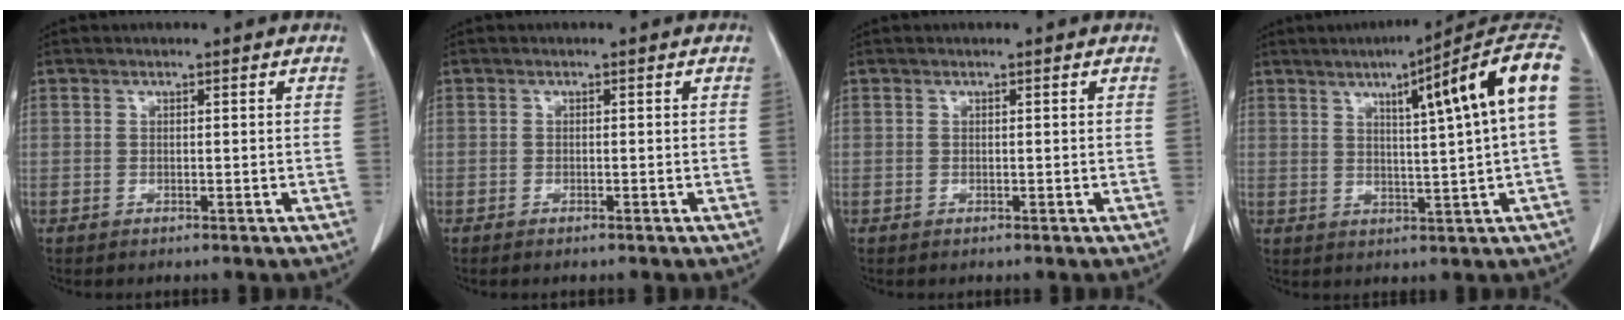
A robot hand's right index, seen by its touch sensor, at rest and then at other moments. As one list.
[{"total": 0.8, "force": [-0.7, 0.1, 0.5], "torque": [-0.013, -0.002, -0.009]}, {"total": 0.0}, {"total": 15.2, "force": [4.8, -0.1, 14.4], "torque": [-0.189, 0.028, 0.056]}]